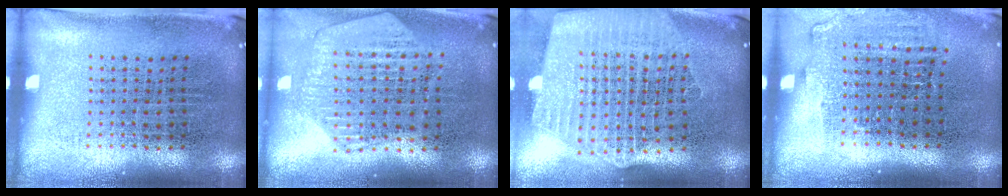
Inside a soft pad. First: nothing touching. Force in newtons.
{"total": 1.2, "press": 1.2, "slide": 0.1}
{"total": 2.6, "press": 2.2, "slide": 1.3}
{"total": 1.3, "press": 1.1, "slide": 0.6}